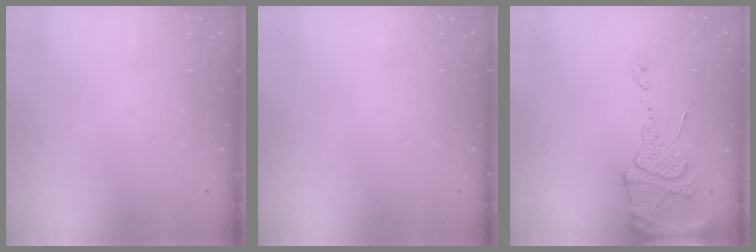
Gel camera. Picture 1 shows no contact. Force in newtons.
{"total": 0.0}
{"total": 13.6, "press": 13.5, "slide": 1.1}